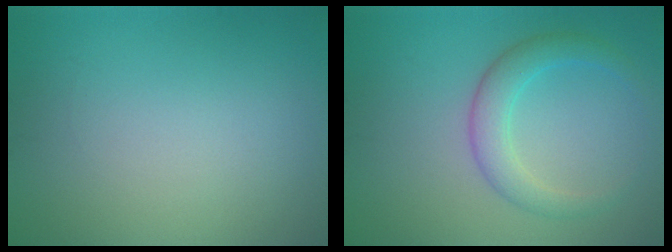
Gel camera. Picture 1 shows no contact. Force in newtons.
{"total": 3.2, "press": 3.2, "slide": 0.2}